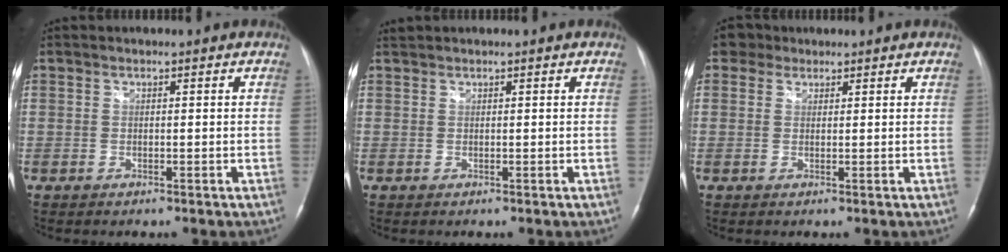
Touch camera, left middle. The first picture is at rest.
{"total": 0.6, "force": [0.6, 0.0, 0.0], "torque": [-0.008, 0.014, 0.017]}
{"total": 2.5, "force": [1.5, 2.0, 0.2], "torque": [-0.001, 0.013, 0.021]}